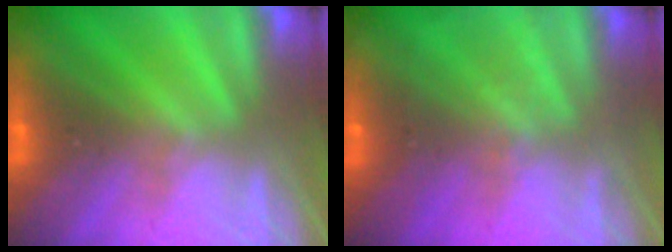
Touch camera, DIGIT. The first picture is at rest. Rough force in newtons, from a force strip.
{"total": 1.9}